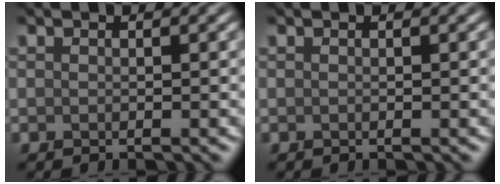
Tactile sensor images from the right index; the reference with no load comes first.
{"total": 0.0}